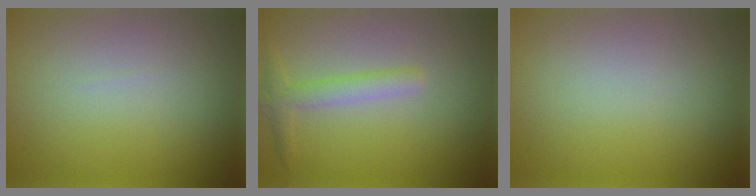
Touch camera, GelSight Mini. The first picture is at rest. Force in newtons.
{"total": 2.3, "press": 2.3, "slide": 0.0}
{"total": 0.0}